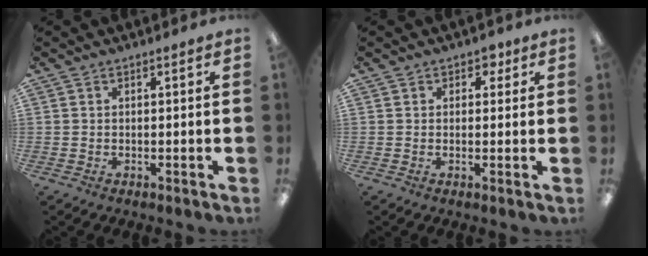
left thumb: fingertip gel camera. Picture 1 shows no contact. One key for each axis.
{"total": 2.5, "fx": 1.1, "fy": 2.1, "fz": 0.8, "tx": -0.001, "ty": 0.002, "tz": 0.016}